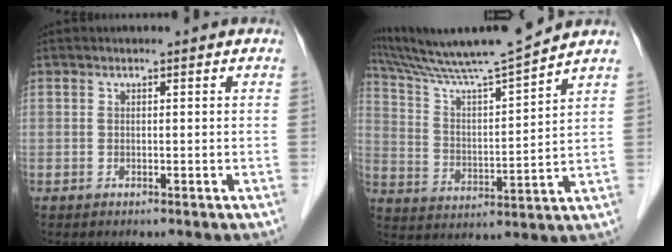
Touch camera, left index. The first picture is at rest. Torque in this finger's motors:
{"motor_torque": [0.69, -0.69, 0.34, 0.12]}